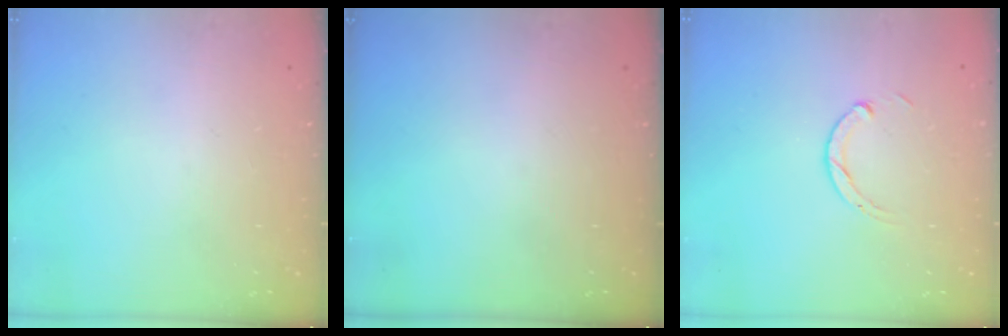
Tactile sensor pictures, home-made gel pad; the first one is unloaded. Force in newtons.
{"total": 0.0}
{"total": 2.9, "press": 2.9, "slide": 0.4}